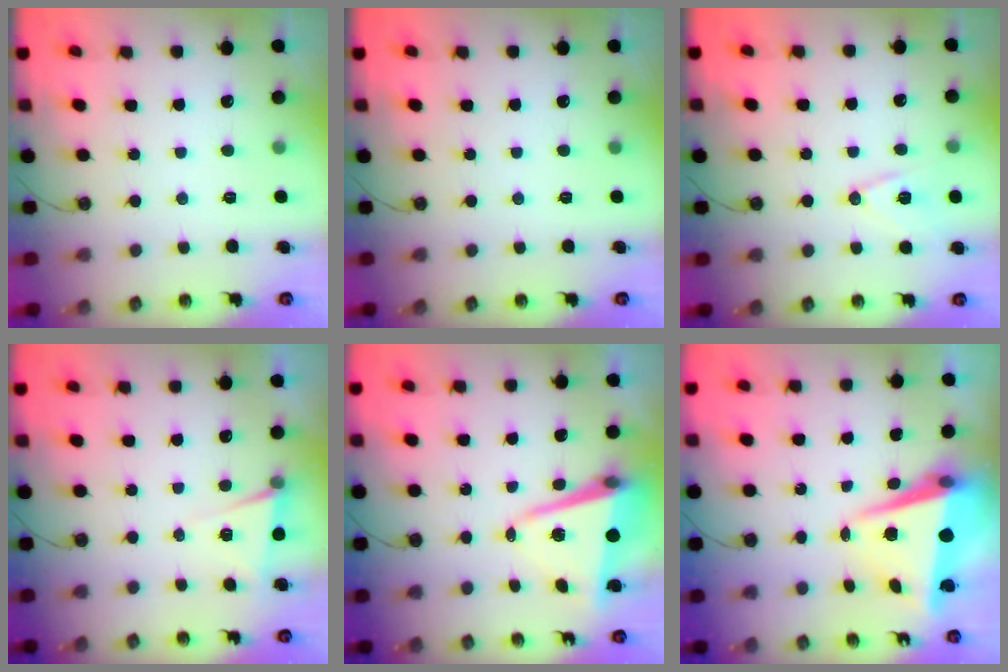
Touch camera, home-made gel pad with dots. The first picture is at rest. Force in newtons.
{"total": 0.0}
{"total": 11.1, "press": 10.5, "slide": 3.5}
{"total": 5.3, "press": 3.6, "slide": 3.8}
{"total": 9.5, "press": 9.3, "slide": 1.7}
{"total": 8.1, "press": 7.8, "slide": 2.2}